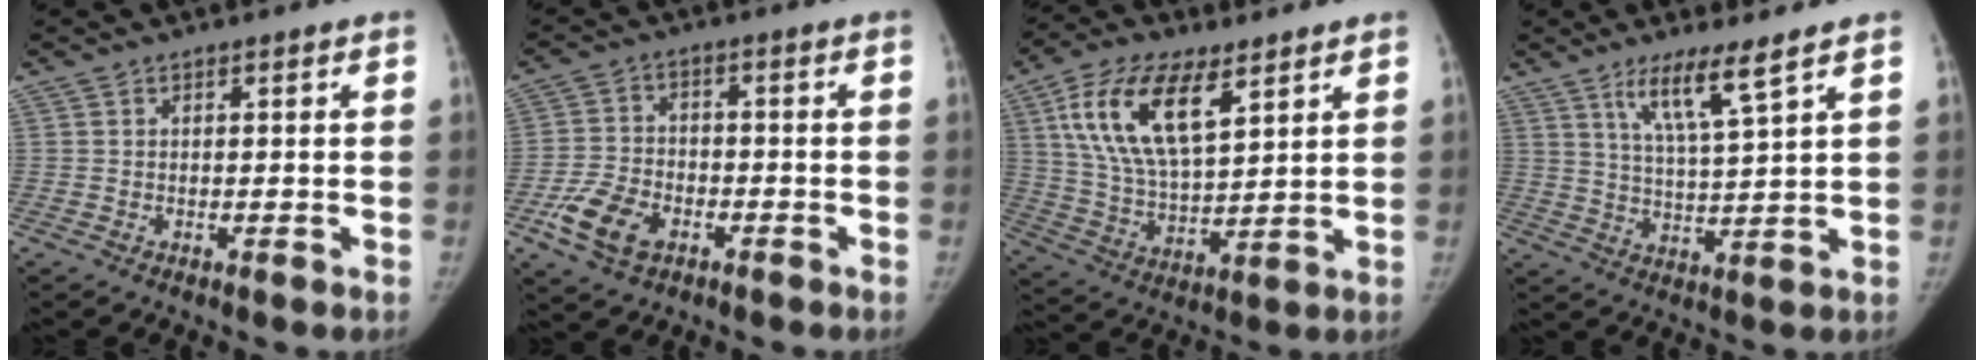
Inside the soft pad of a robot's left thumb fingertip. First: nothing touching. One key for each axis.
{"total": 9.1, "fx": -4.4, "fy": 5.8, "fz": 5.4, "tx": -0.098, "ty": 0.014, "tz": -0.082}
{"total": 17.0, "fx": 7.6, "fy": 7.7, "fz": 13.1, "tx": -0.233, "ty": -0.021, "tz": 0.146}
{"total": 8.1, "fx": 5.1, "fy": 0.3, "fz": 6.3, "tx": -0.117, "ty": -0.035, "tz": 0.099}